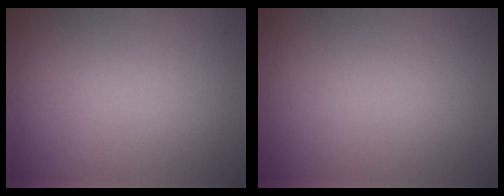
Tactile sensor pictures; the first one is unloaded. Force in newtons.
{"total": 0.0}